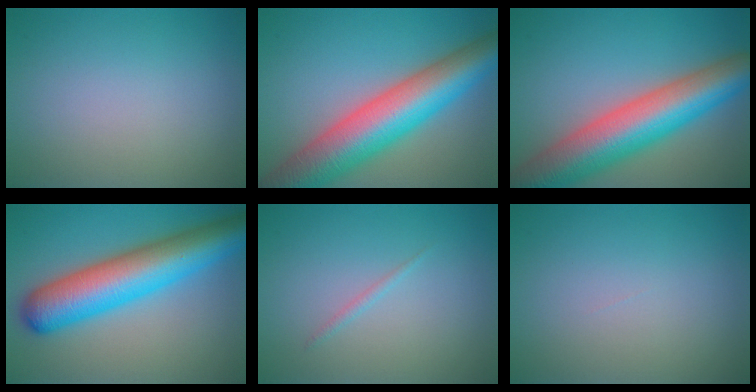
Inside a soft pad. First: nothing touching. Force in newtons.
{"total": 11.7, "press": 11.7, "slide": 0.6}
{"total": 11.4, "press": 11.4, "slide": 0.5}
{"total": 10.4, "press": 10.4, "slide": 0.2}
{"total": 0.6, "press": 0.6, "slide": 0.0}
{"total": 0.0}